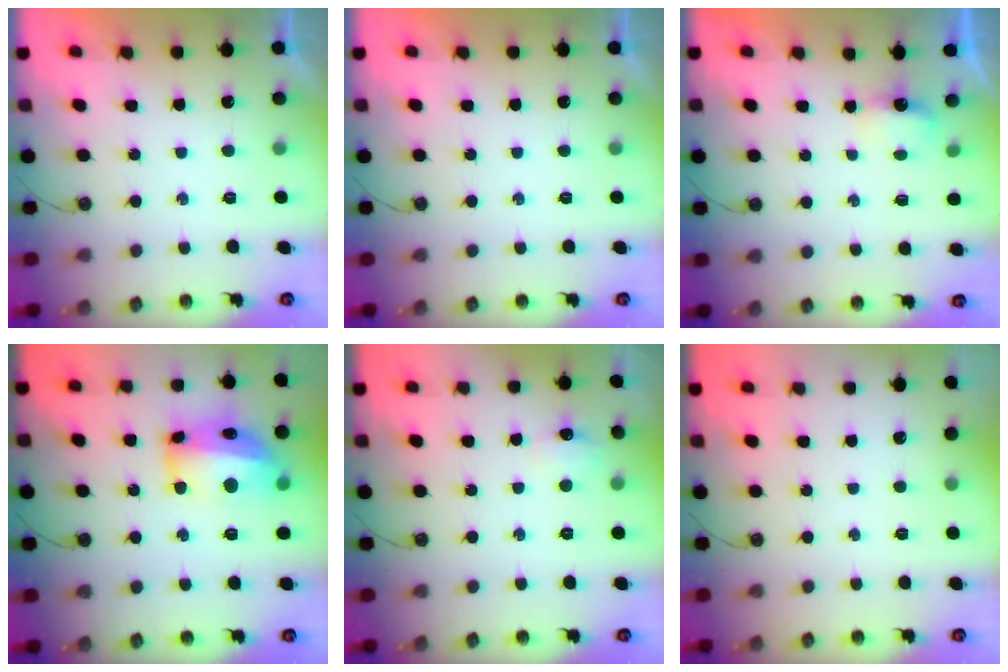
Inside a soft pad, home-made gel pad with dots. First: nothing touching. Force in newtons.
{"total": 0.0}
{"total": 3.4, "press": 3.3, "slide": 0.7}
{"total": 15.4, "press": 15.4, "slide": 1.5}
{"total": 6.5, "press": 6.5, "slide": 1.0}
{"total": 0.0}